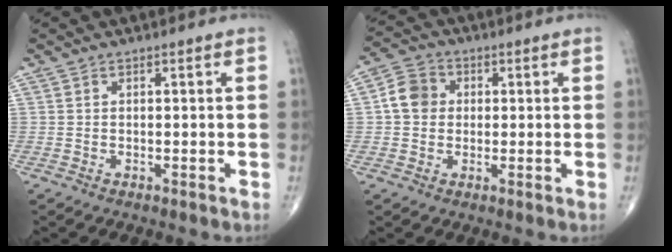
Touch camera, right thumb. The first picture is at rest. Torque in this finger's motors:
{"motor_torque": [0.24, 1.13, 0.79, 0.05, 0.06]}